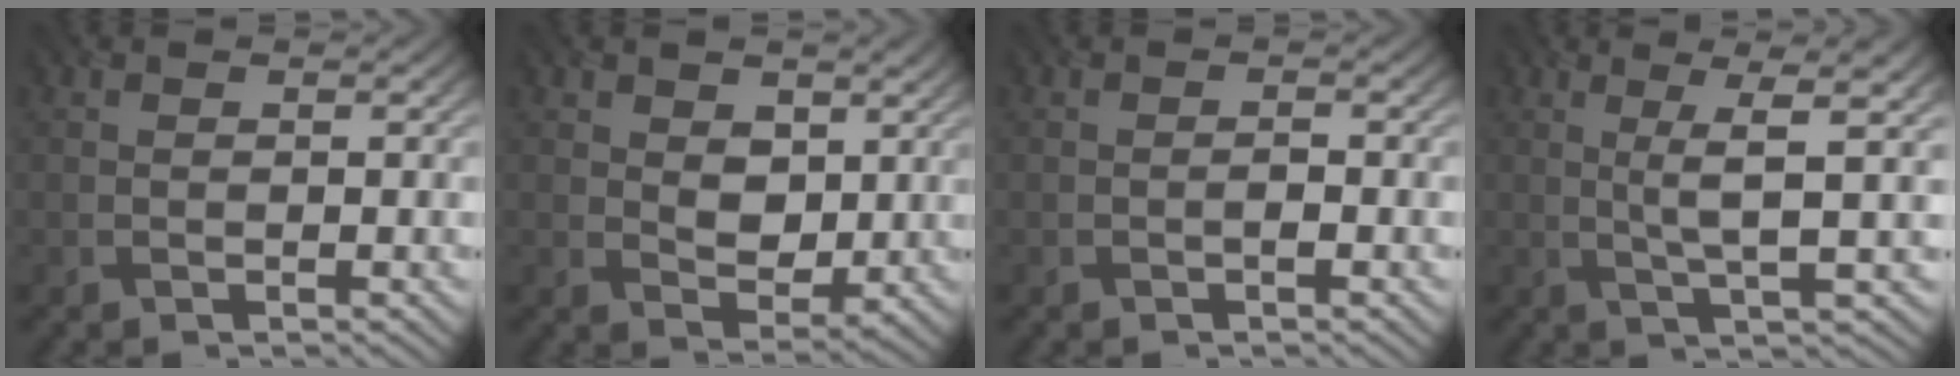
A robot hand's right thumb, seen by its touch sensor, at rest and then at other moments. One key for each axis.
{"total": 4.8, "fx": 1.7, "fy": 3.3, "fz": 3.0, "tx": -0.070, "ty": -0.006, "tz": 0.021}
{"total": 0.9, "fx": -0.4, "fy": 0.2, "fz": 0.8, "tx": -0.013, "ty": 0.003, "tz": -0.006}
{"total": 5.5, "fx": 1.2, "fy": 0.4, "fz": 5.3, "tx": -0.110, "ty": 0.011, "tz": 0.025}